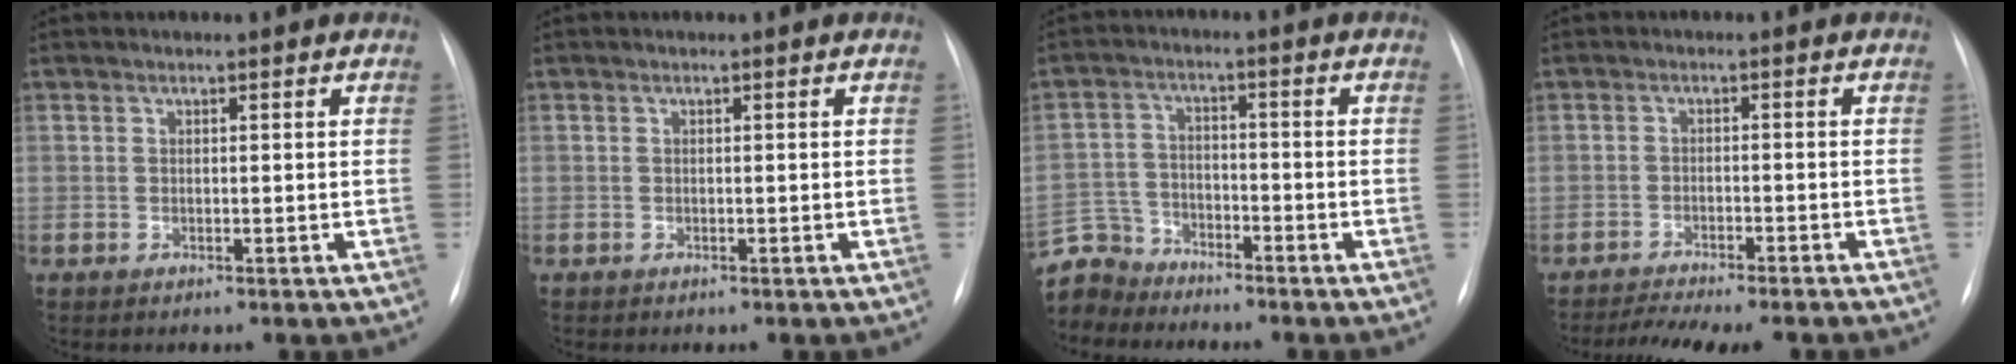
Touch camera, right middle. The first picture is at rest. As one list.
[{"total": 0.0}, {"total": 7.8, "force": [-7.3, 2.6, -0.4], "torque": [0.001, 0.006, -0.148]}, {"total": 11.2, "force": [-9.9, 1.3, 4.9], "torque": [-0.067, -0.005, -0.133]}]